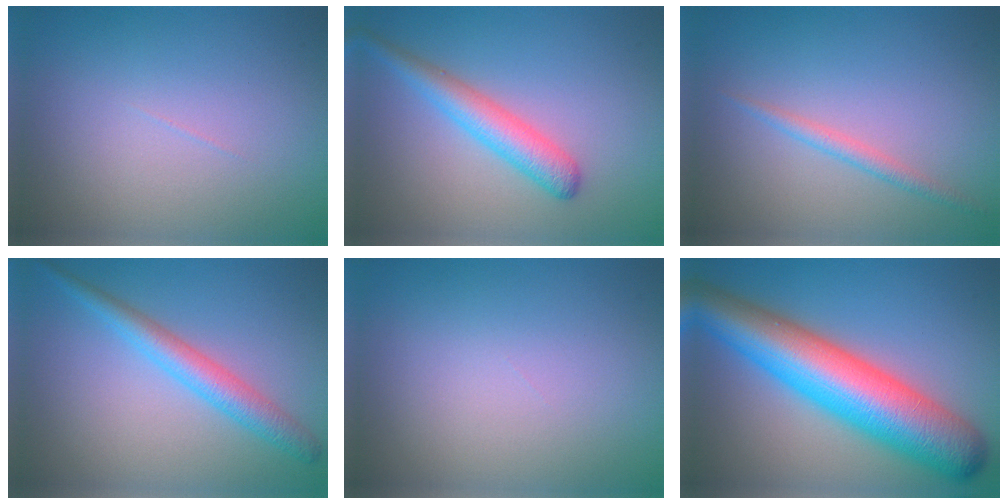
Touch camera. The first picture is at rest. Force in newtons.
{"total": 3.5, "press": 3.5, "slide": 0.1}
{"total": 1.3, "press": 1.3, "slide": 0.0}
{"total": 3.4, "press": 3.4, "slide": 0.1}
{"total": 0.0}
{"total": 11.9, "press": 11.9, "slide": 0.2}